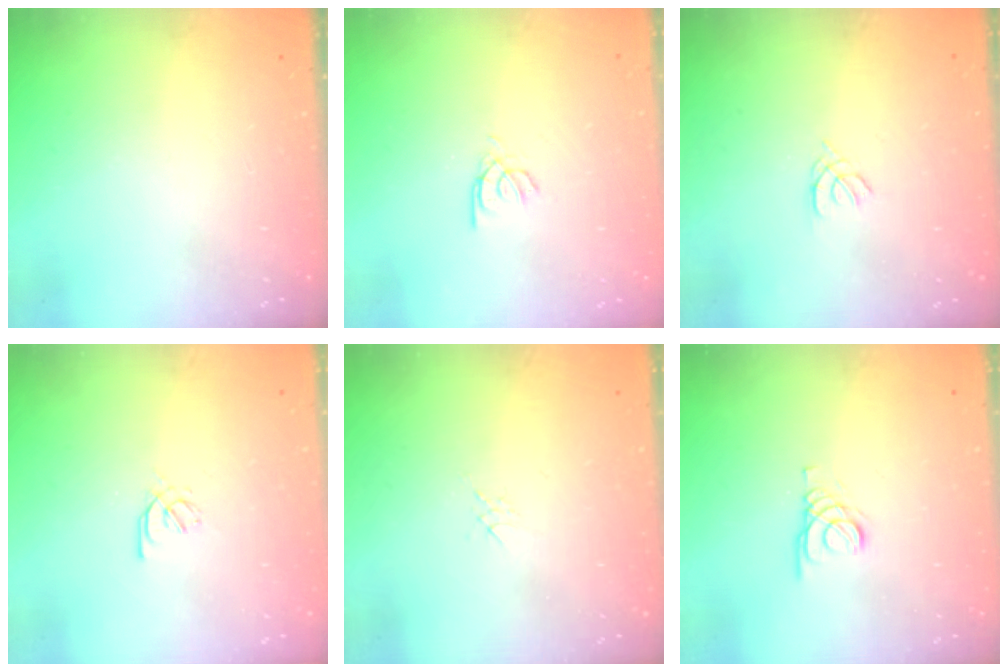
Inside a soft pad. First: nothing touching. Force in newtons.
{"total": 2.5, "press": 2.4, "slide": 0.3}
{"total": 1.1, "press": 1.0, "slide": 0.3}
{"total": 2.1, "press": 2.0, "slide": 0.7}
{"total": 2.2, "press": 2.2, "slide": 0.4}
{"total": 1.4, "press": 1.4, "slide": 0.2}